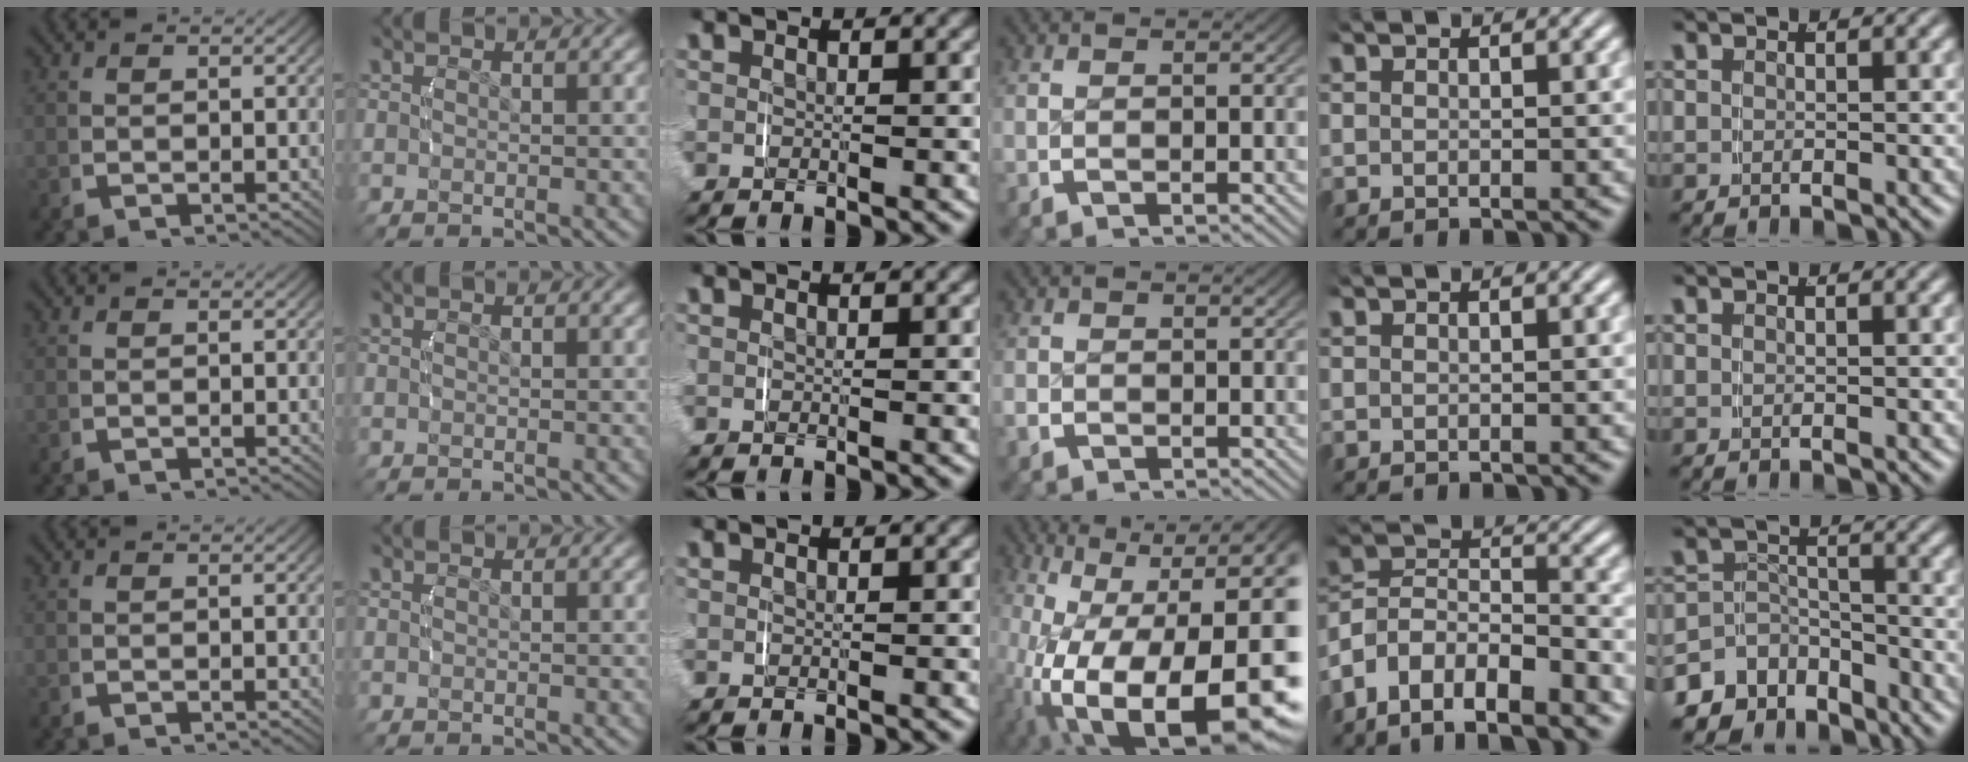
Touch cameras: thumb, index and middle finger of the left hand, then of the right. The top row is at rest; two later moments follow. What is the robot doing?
{"motion": "lift_and_place", "object": "backpack"}